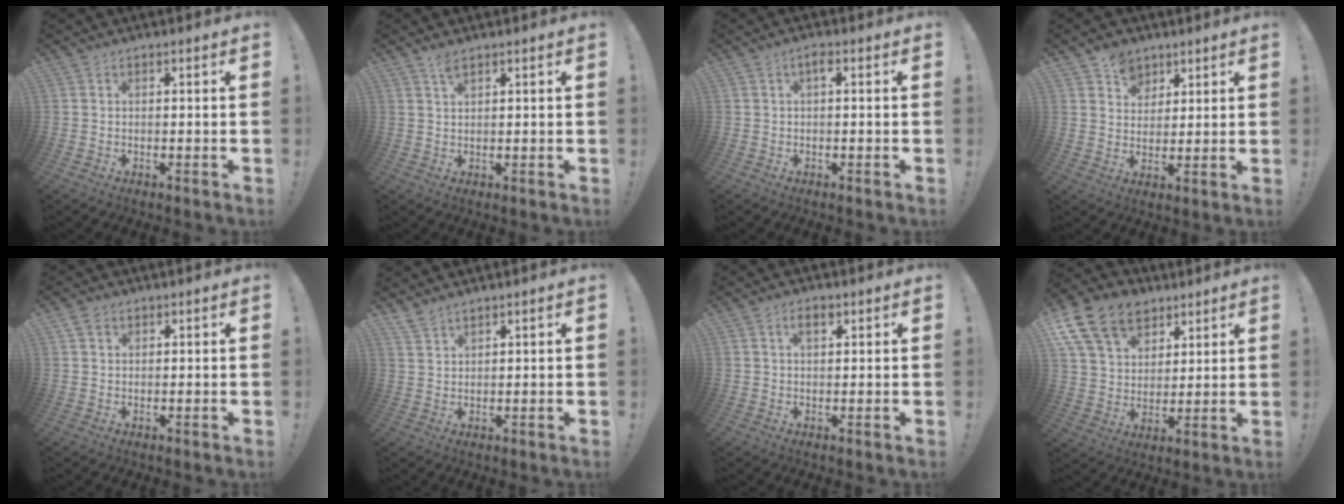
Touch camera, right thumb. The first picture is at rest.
{"total": 2.3, "force": [1.8, 0.6, 1.4], "torque": [-0.022, -0.005, 0.030]}
{"total": 1.8, "force": [0.3, 0.4, 1.8], "torque": [-0.037, 0.005, 0.002]}
{"total": 7.4, "force": [4.7, 5.6, 1.1], "torque": [0.003, -0.037, 0.088]}
{"total": 2.2, "force": [1.4, 1.4, 1.0], "torque": [-0.022, 0.001, 0.027]}
{"total": 3.3, "force": [2.9, 0.7, 1.3], "torque": [-0.029, -0.015, 0.055]}
{"total": 3.1, "force": [1.4, 1.5, 2.3], "torque": [-0.039, 0.001, 0.021]}
{"total": 17.1, "force": [9.4, 11.9, 8.0], "torque": [-0.130, -0.050, 0.178]}